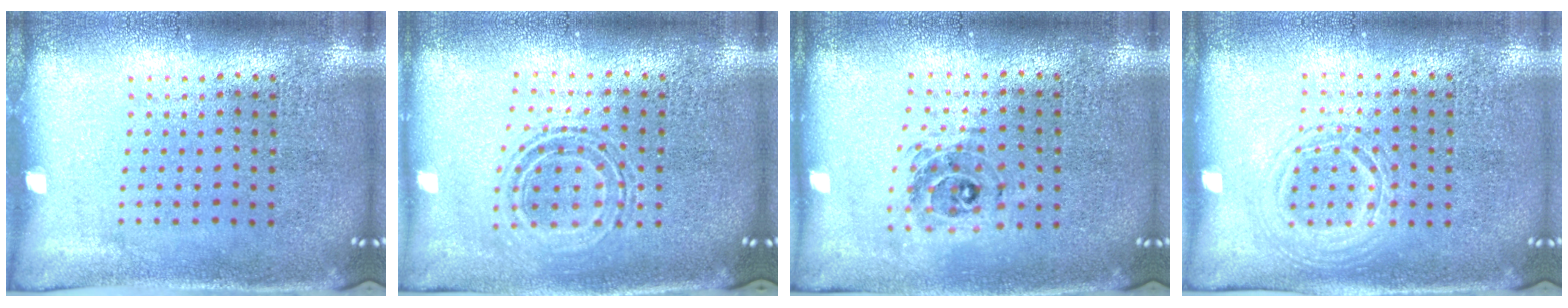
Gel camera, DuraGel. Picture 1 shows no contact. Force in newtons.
{"total": 0.9, "press": 0.8, "slide": 0.3}
{"total": 0.8, "press": 0.8, "slide": 0.1}
{"total": 1.1, "press": 1.0, "slide": 0.1}